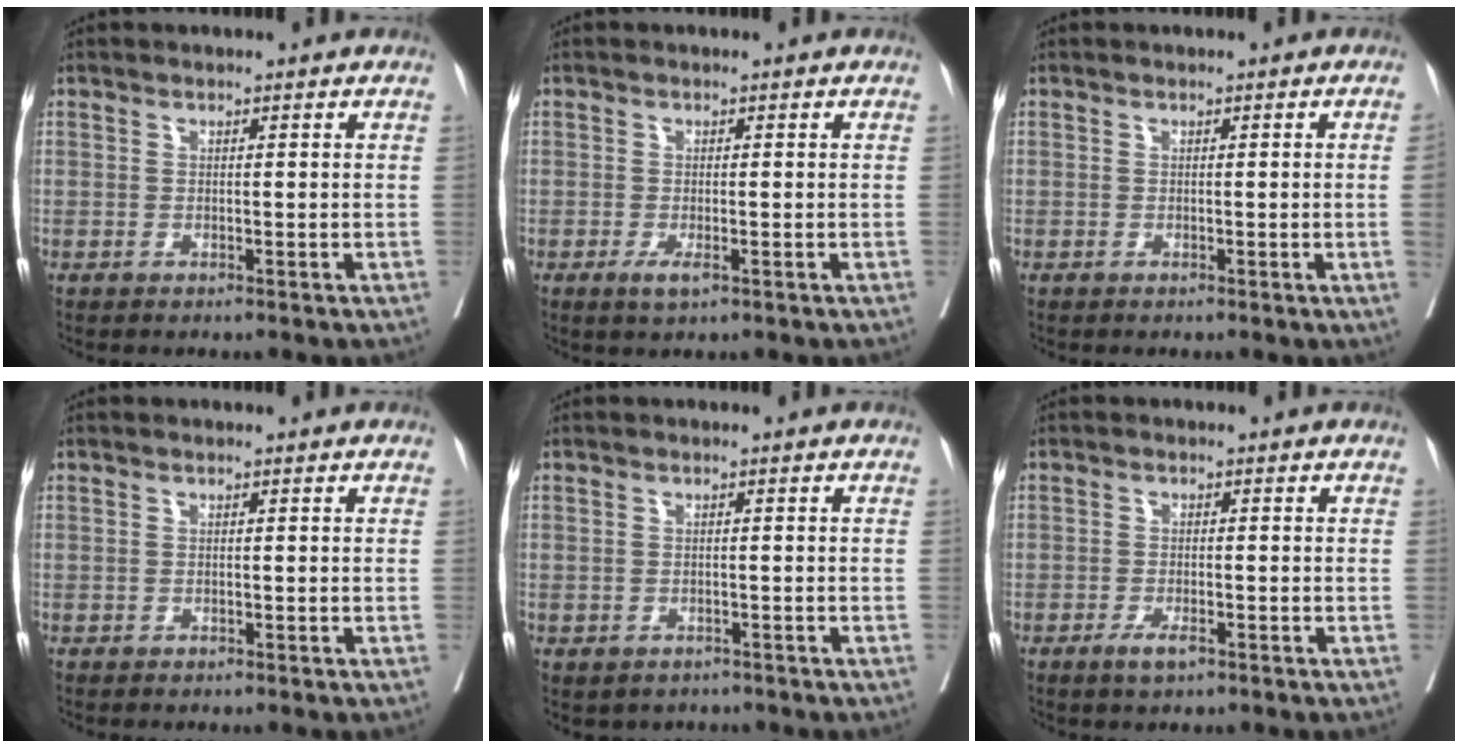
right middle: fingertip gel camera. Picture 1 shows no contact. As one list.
[{"total": 2.0, "force": [-1.0, 0.5, 1.6], "torque": [-0.025, -0.001, -0.014]}, {"total": 1.6, "force": [-0.2, -0.7, 1.4], "torque": [-0.018, -0.002, 0.000]}, {"total": 0.0}, {"total": 3.7, "force": [-2.7, 2.3, 0.7], "torque": [-0.001, 0.009, -0.033]}, {"total": 2.7, "force": [-1.8, 0.6, 2.0], "torque": [-0.036, 0.000, -0.034]}]